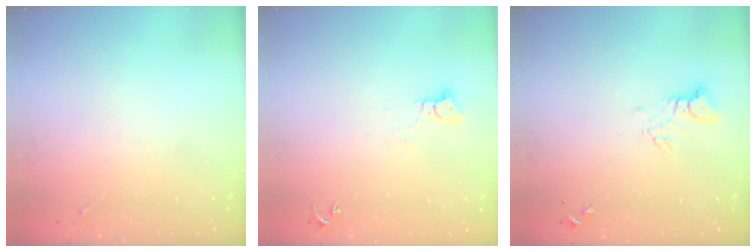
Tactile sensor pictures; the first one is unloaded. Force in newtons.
{"total": 3.3, "press": 3.3, "slide": 0.1}
{"total": 3.9, "press": 3.9, "slide": 0.4}